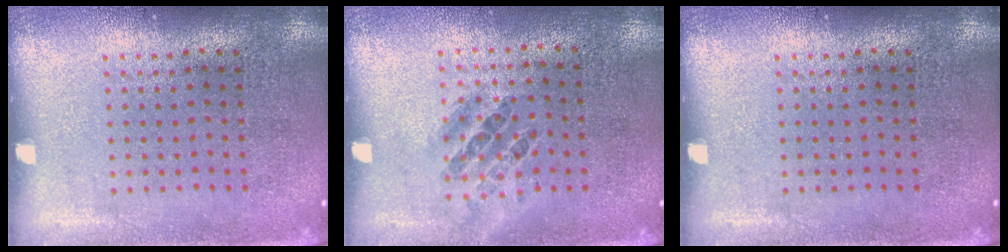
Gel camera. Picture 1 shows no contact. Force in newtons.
{"total": 0.9, "press": 0.6, "slide": 0.6}
{"total": 0.0}